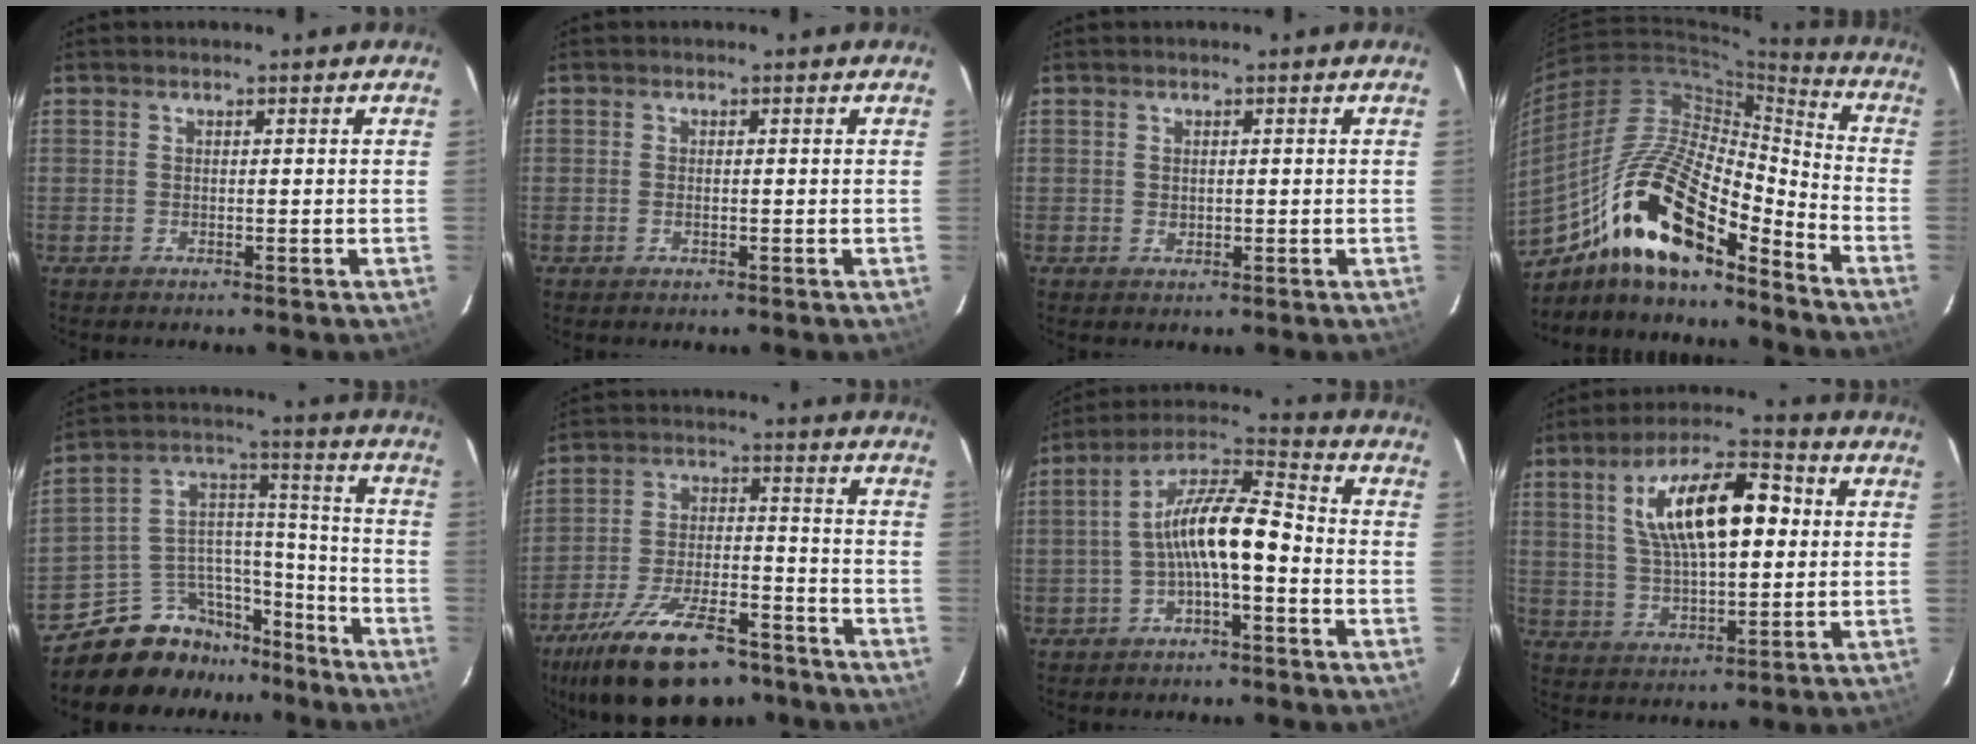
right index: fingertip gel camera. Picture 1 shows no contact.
{"total": 1.1, "force": [-0.3, 0.6, 0.8], "torque": [-0.015, 0.001, -0.006]}
{"total": 1.2, "force": [0.1, 1.1, 0.6], "torque": [-0.008, 0.002, 0.002]}
{"total": 20.1, "force": [-13.5, 6.3, 13.5], "torque": [-0.253, 0.005, -0.252]}
{"total": 15.1, "force": [-12.6, 7.8, 3.1], "torque": [-0.062, 0.077, -0.203]}
{"total": 22.0, "force": [-16.2, 8.7, 12.2], "torque": [-0.234, -0.017, -0.249]}
{"total": 10.7, "force": [-2.8, 2.9, 9.9], "torque": [-0.186, 0.025, -0.051]}
{"total": 15.7, "force": [3.6, 6.2, 14.0], "torque": [-0.243, 0.027, 0.064]}